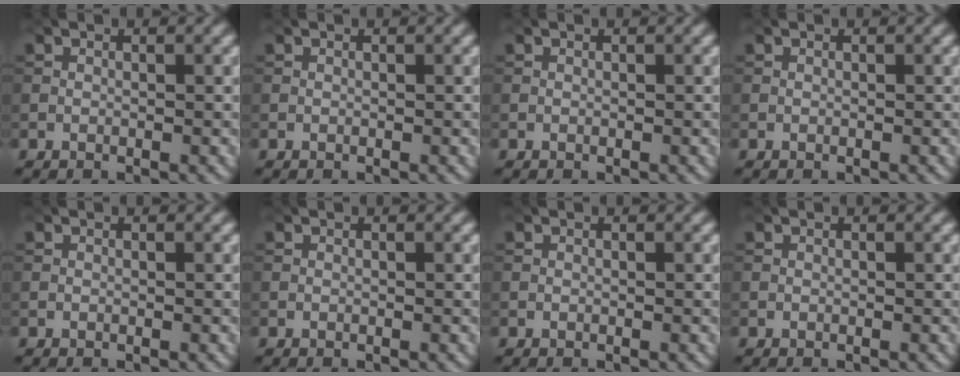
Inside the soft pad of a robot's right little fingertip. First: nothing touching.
{"total": 0.0}
{"total": 0.0}
{"total": 0.0}
{"total": 0.0}
{"total": 0.0}
{"total": 0.0}
{"total": 0.0}